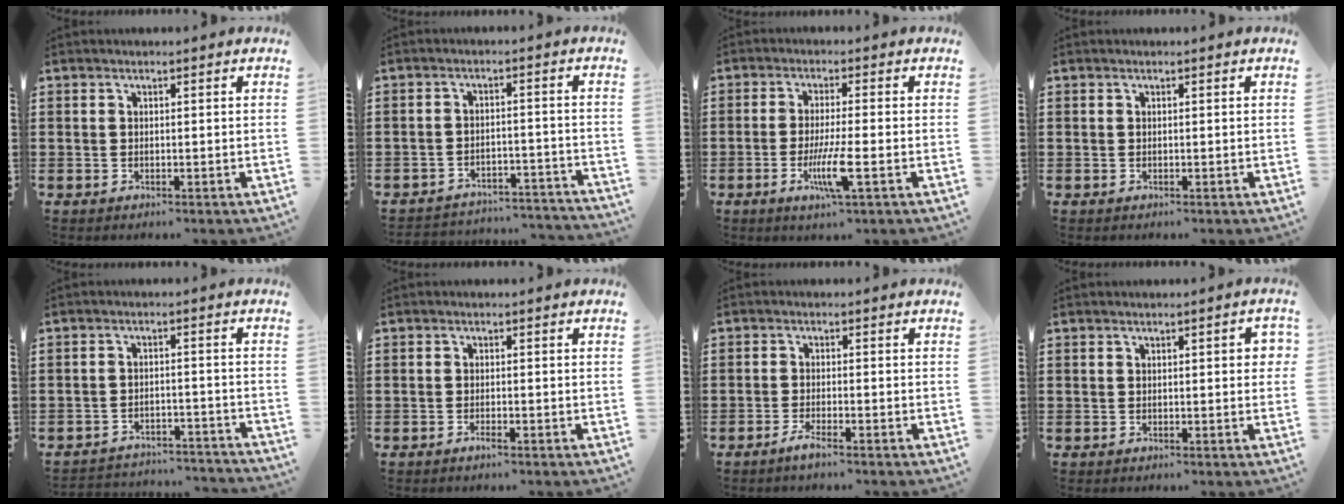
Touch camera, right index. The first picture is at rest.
{"total": 3.8, "force": [-3.7, 0.5, 0.5], "torque": [-0.014, 0.004, -0.078]}
{"total": 6.6, "force": [-2.2, 0.5, 6.2], "torque": [-0.121, -0.021, -0.041]}
{"total": 0.0}
{"total": 3.4, "force": [-3.4, 0.3, 0.3], "torque": [-0.010, 0.002, -0.072]}
{"total": 1.1, "force": [-0.8, 0.1, 0.8], "torque": [-0.015, -0.005, -0.013]}
{"total": 1.9, "force": [-1.4, -0.1, 1.2], "torque": [-0.027, -0.004, -0.028]}
{"total": 1.7, "force": [0.2, 0.4, 1.6], "torque": [-0.021, 0.000, -0.001]}